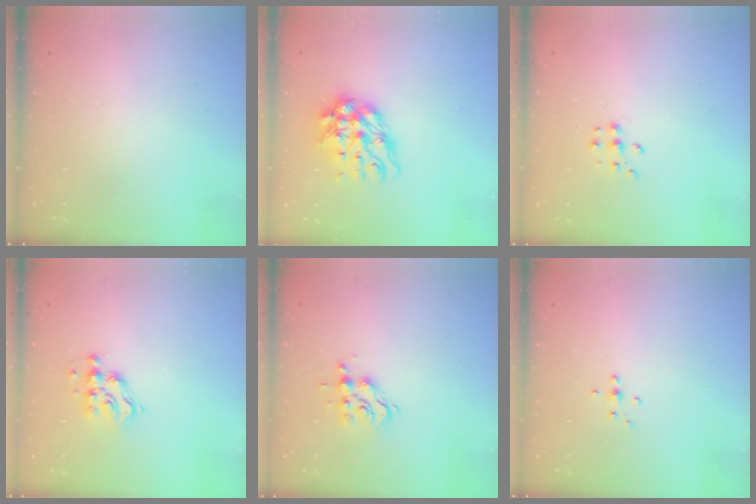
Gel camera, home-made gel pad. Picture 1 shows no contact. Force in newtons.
{"total": 12.1, "press": 12.0, "slide": 1.3}
{"total": 5.6, "press": 5.6, "slide": 0.5}
{"total": 7.3, "press": 7.2, "slide": 0.9}
{"total": 8.9, "press": 8.8, "slide": 0.8}
{"total": 4.3, "press": 4.3, "slide": 0.8}